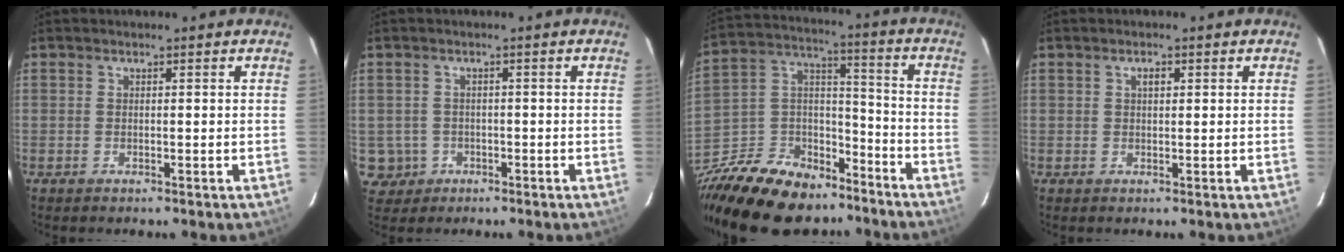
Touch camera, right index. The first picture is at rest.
{"total": 4.5, "force": [-1.2, 4.3, 0.4], "torque": [-0.016, 0.012, -0.011]}
{"total": 23.2, "force": [-17.0, 12.4, 9.8], "torque": [-0.232, 0.052, -0.267]}
{"total": 1.5, "force": [0.6, 0.8, 1.1], "torque": [-0.018, 0.006, 0.009]}